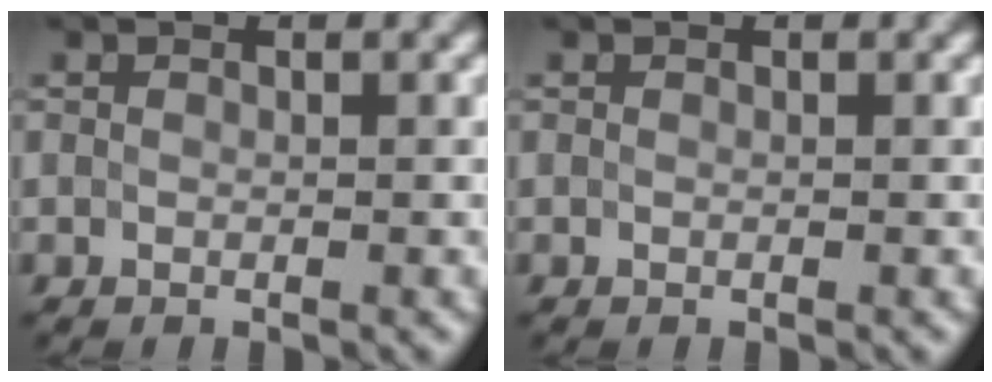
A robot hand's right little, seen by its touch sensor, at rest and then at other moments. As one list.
[{"total": 0.0}]